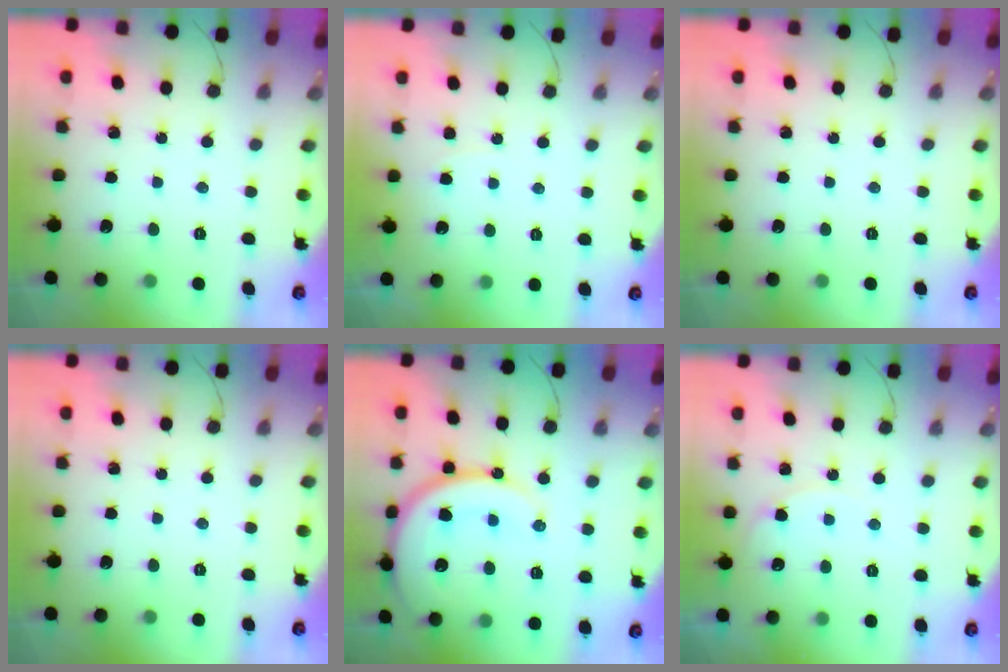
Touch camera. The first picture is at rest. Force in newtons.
{"total": 5.2, "press": 5.2, "slide": 0.5}
{"total": 0.0}
{"total": 0.0}
{"total": 17.4, "press": 17.3, "slide": 1.8}
{"total": 4.5, "press": 4.5, "slide": 0.6}